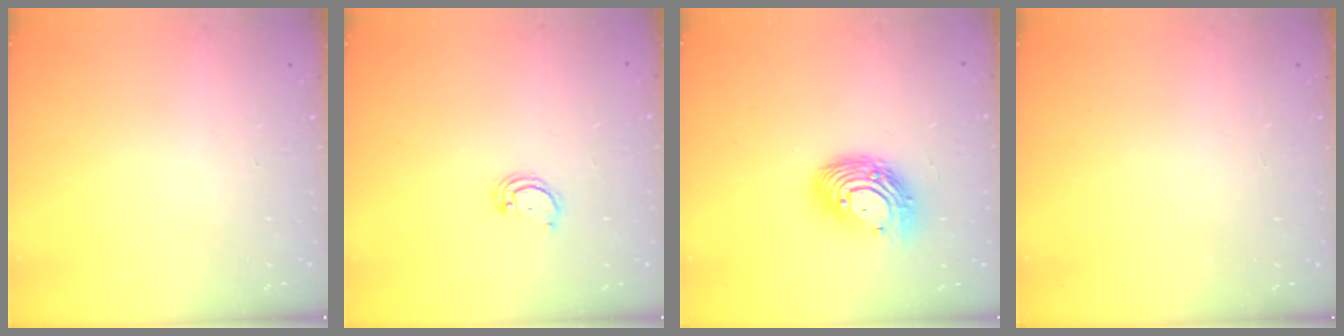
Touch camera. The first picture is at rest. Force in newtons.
{"total": 2.2, "press": 2.2, "slide": 0.2}
{"total": 13.0, "press": 12.9, "slide": 1.2}
{"total": 0.0}